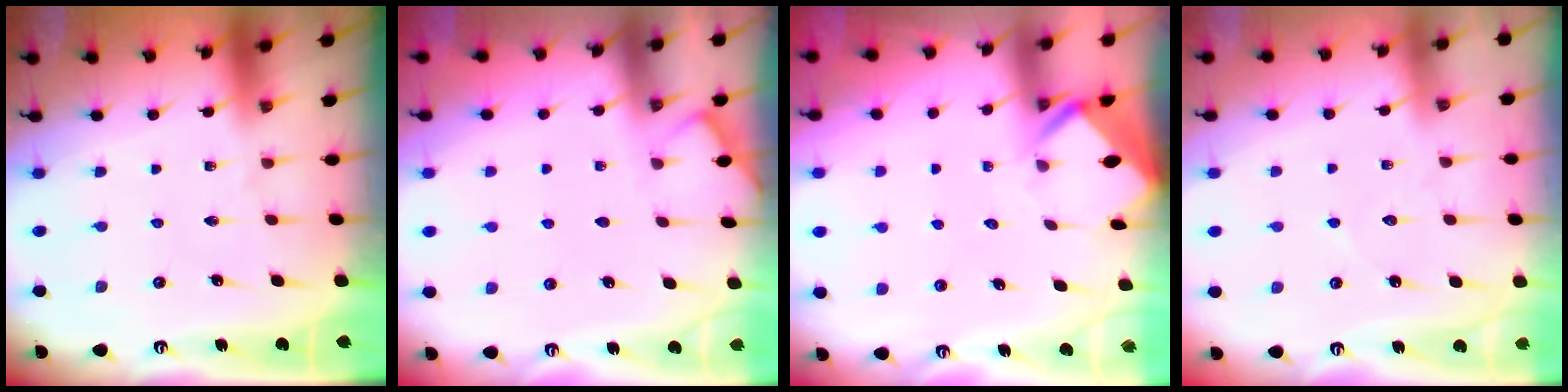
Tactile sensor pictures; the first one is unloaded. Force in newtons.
{"total": 2.5, "press": 2.4, "slide": 0.4}
{"total": 3.0, "press": 3.0, "slide": 0.3}
{"total": 3.3, "press": 3.3, "slide": 0.4}